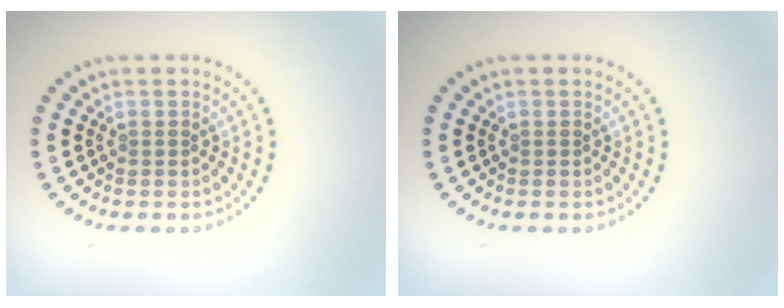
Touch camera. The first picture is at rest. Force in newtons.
{"total": 0.0}